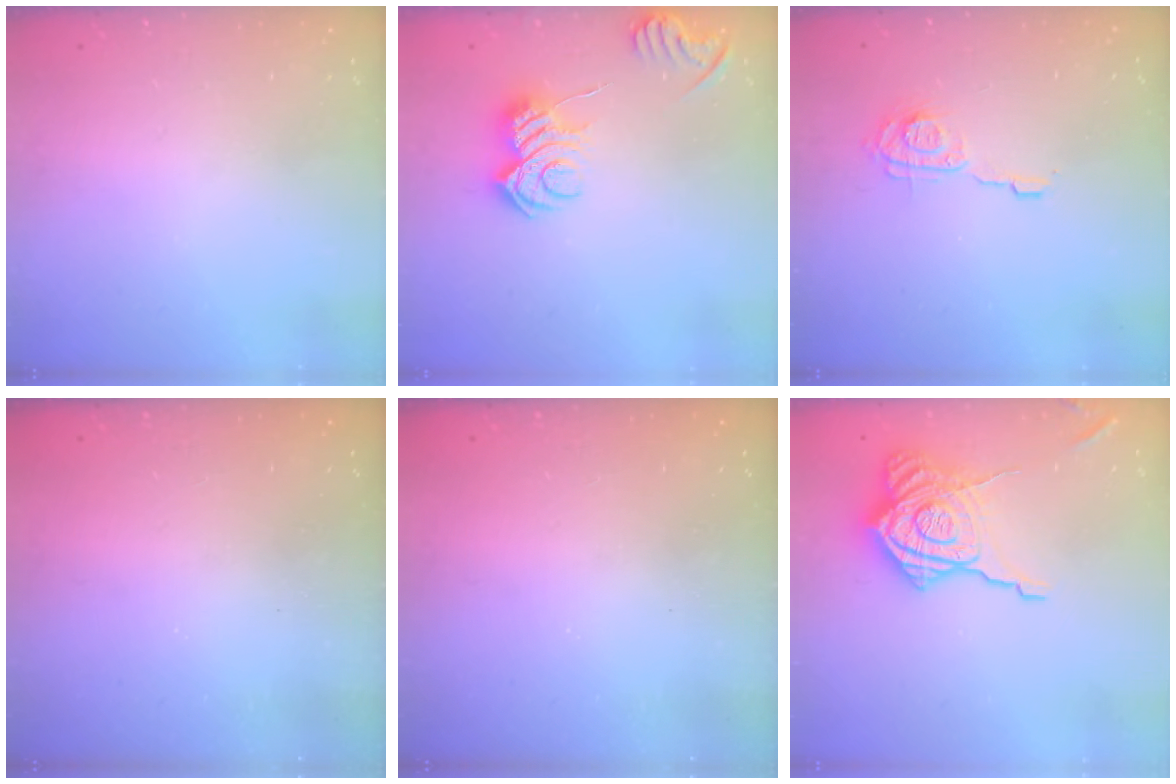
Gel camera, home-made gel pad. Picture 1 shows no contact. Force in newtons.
{"total": 9.5, "press": 9.5, "slide": 0.1}
{"total": 8.3, "press": 8.2, "slide": 0.6}
{"total": 2.4, "press": 2.3, "slide": 0.8}
{"total": 2.4, "press": 2.3, "slide": 0.8}
{"total": 21.6, "press": 21.6, "slide": 1.1}